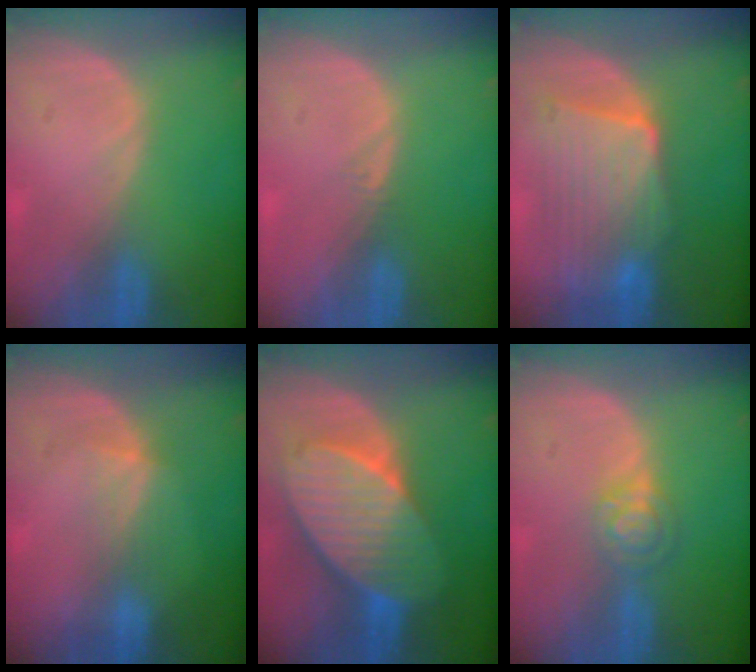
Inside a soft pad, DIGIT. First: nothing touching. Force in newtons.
{"total": 0.5, "press": 0.5, "slide": 0.2}
{"total": 9.3, "press": 8.6, "slide": 3.3}
{"total": 2.7, "press": 2.4, "slide": 1.2}
{"total": 10.6, "press": 10.5, "slide": 0.8}
{"total": 4.0, "press": 3.6, "slide": 1.7}